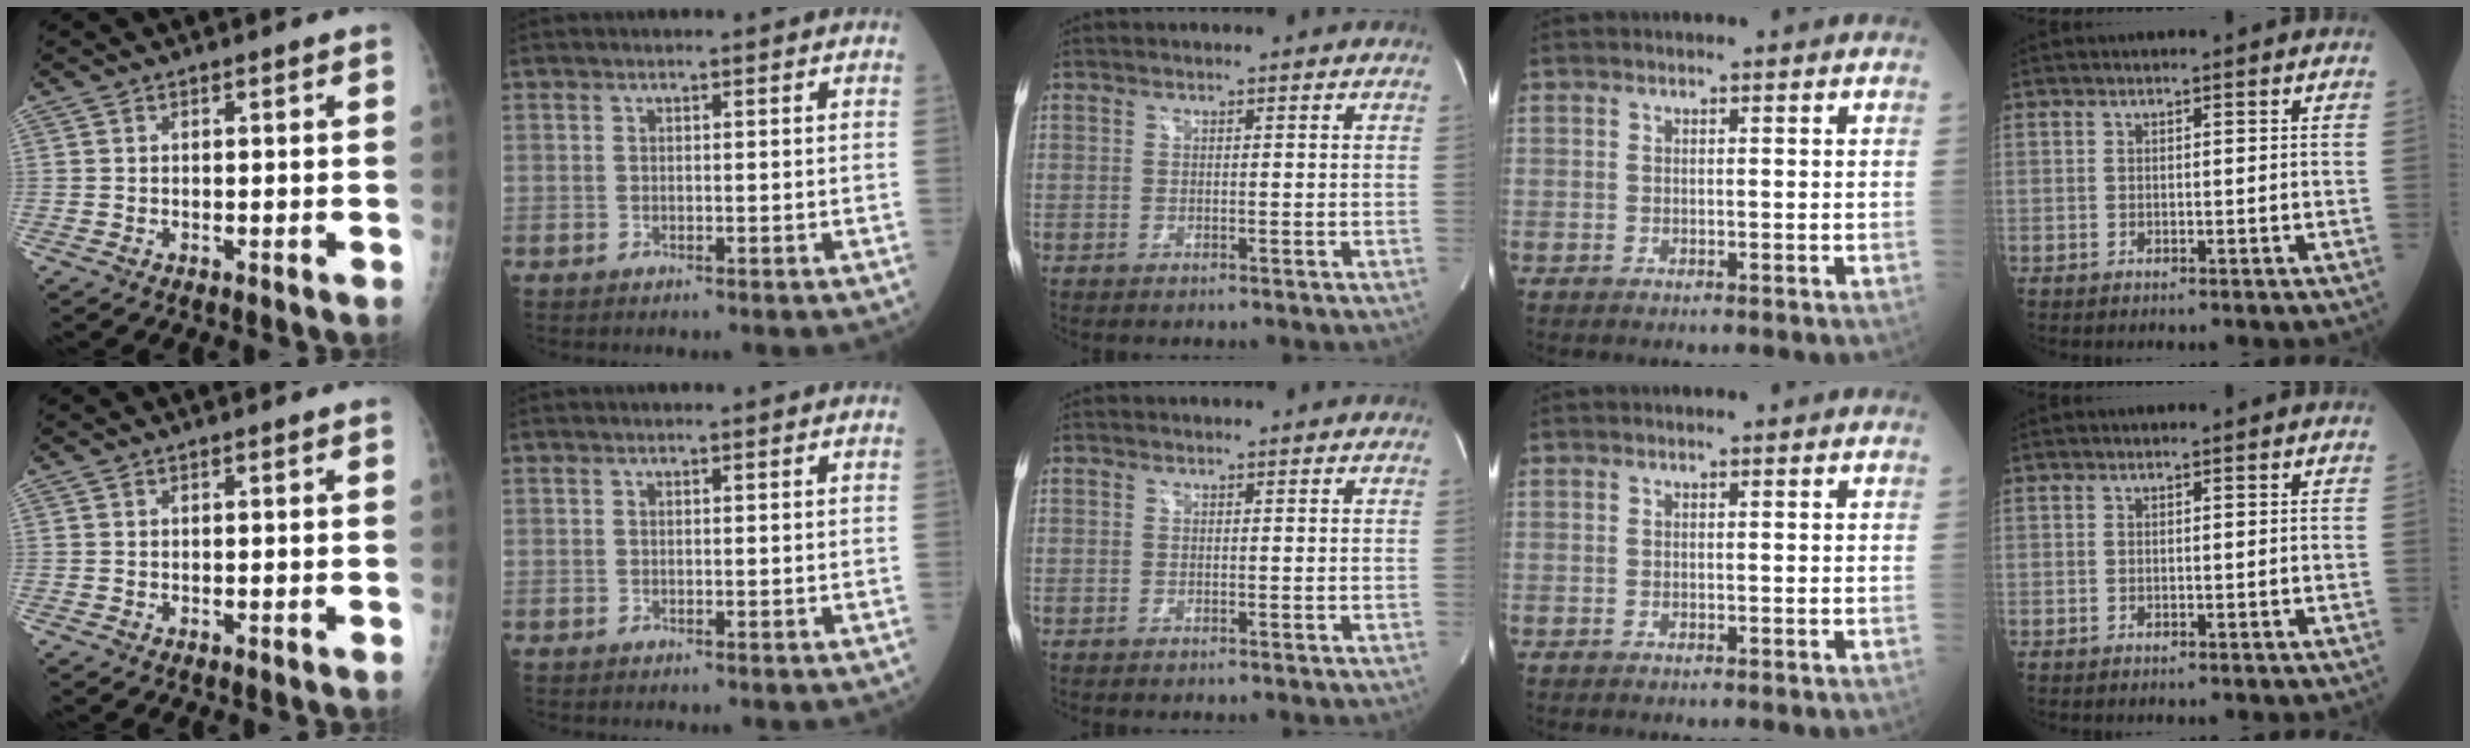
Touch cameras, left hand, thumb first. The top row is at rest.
{"middle": {"total": 2.3, "force": [-0.7, -1.5, -1.5], "torque": [0.033, -0.012, -0.016]}}